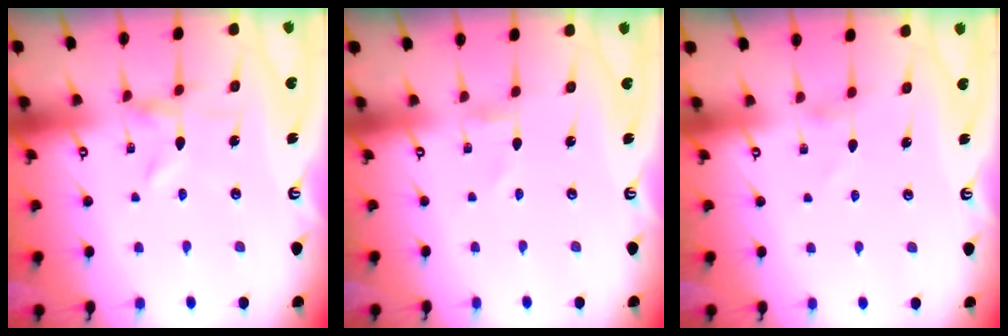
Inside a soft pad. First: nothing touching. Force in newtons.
{"total": 0.0}
{"total": 0.6, "press": 0.5, "slide": 0.3}